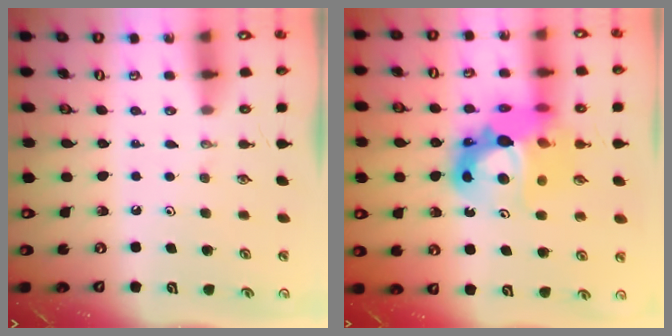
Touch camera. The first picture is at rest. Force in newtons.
{"total": 17.8, "press": 17.5, "slide": 3.1}